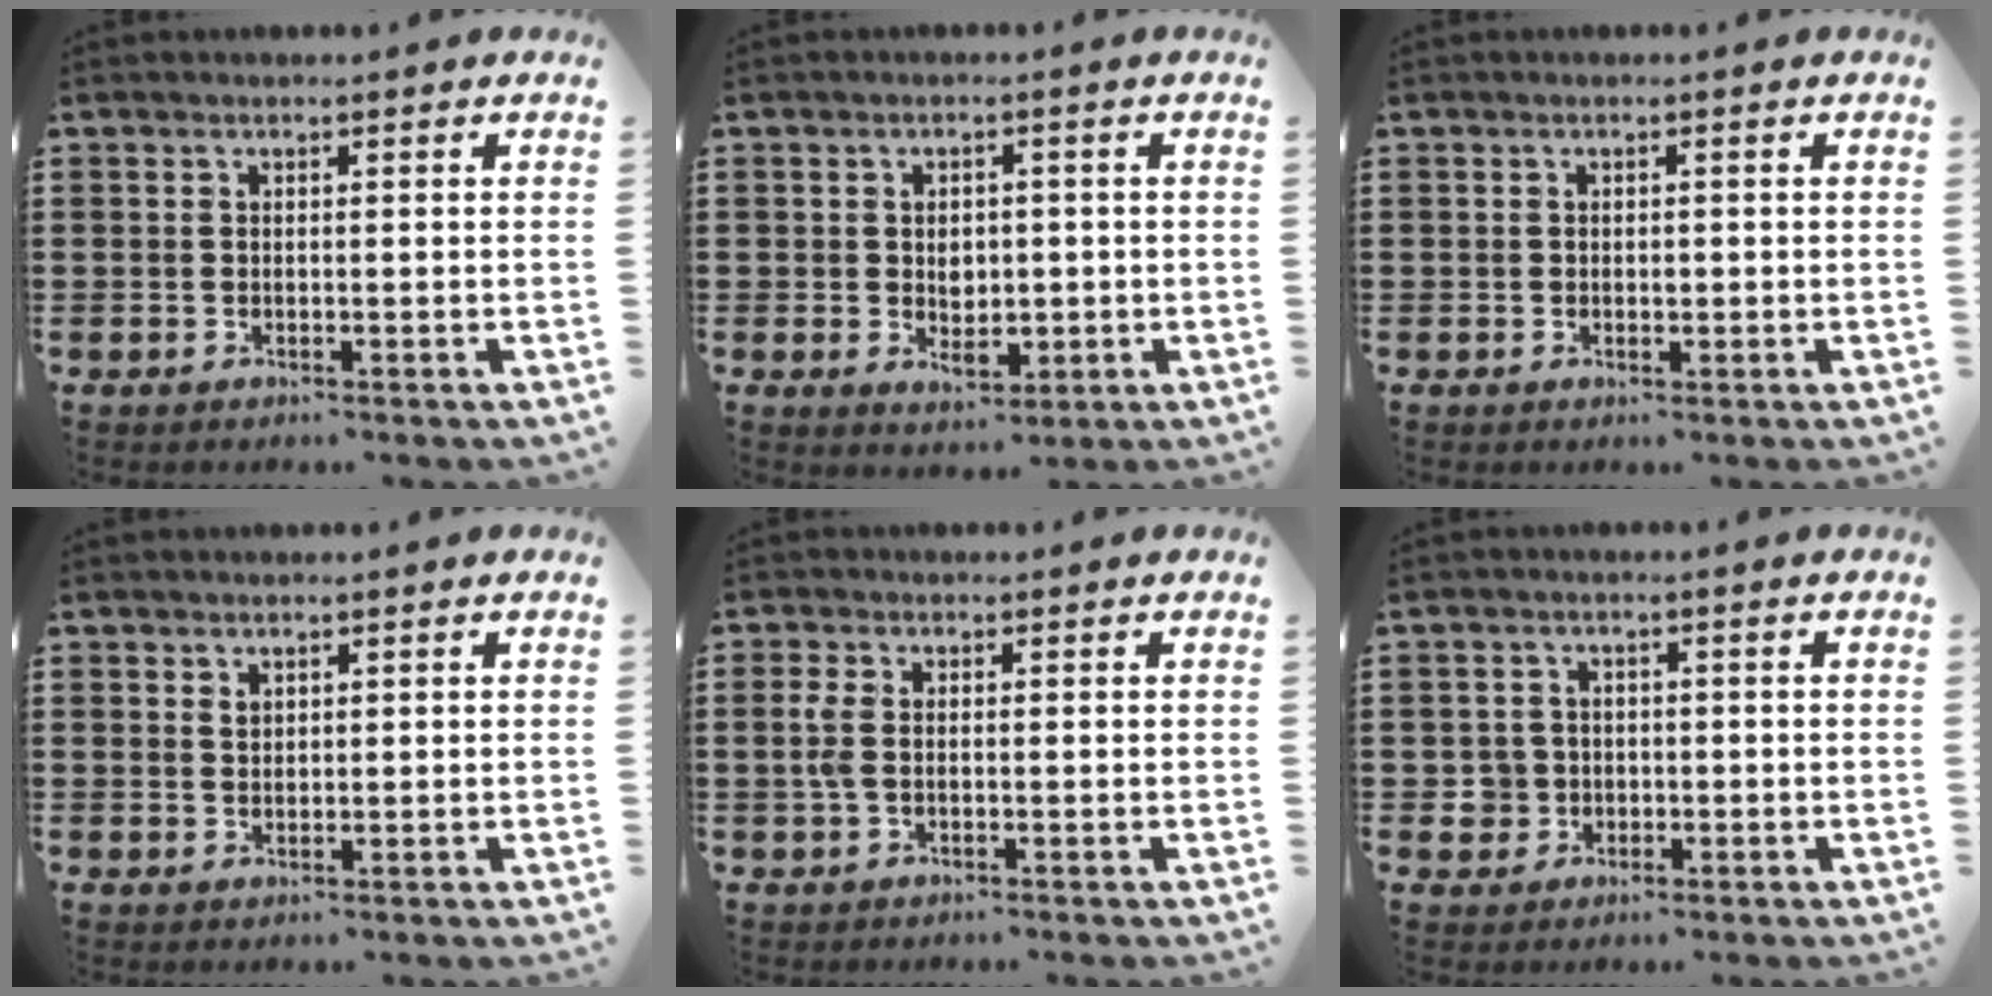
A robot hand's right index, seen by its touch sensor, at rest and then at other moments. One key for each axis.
{"total": 3.4, "fx": -0.1, "fy": 2.6, "fz": 2.3, "tx": -0.033, "ty": 0.000, "tz": -0.007}
{"total": 0.8, "fx": 0.1, "fy": 0.5, "fz": 0.6, "tx": -0.013, "ty": 0.002, "tz": 0.001}
{"total": 1.0, "fx": 0.7, "fy": 0.7, "fz": 0.3, "tx": -0.008, "ty": 0.003, "tz": 0.014}
{"total": 2.6, "fx": -0.3, "fy": 1.3, "fz": 2.2, "tx": -0.064, "ty": -0.005, "tz": -0.012}
{"total": 3.1, "fx": -0.7, "fy": 2.9, "fz": 0.4, "tx": -0.022, "ty": 0.005, "tz": -0.019}